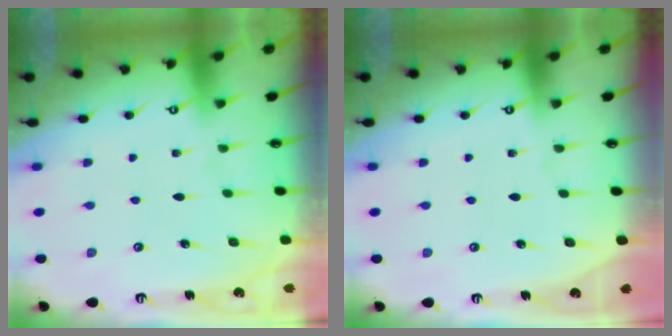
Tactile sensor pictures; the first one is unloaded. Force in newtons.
{"total": 0.0}